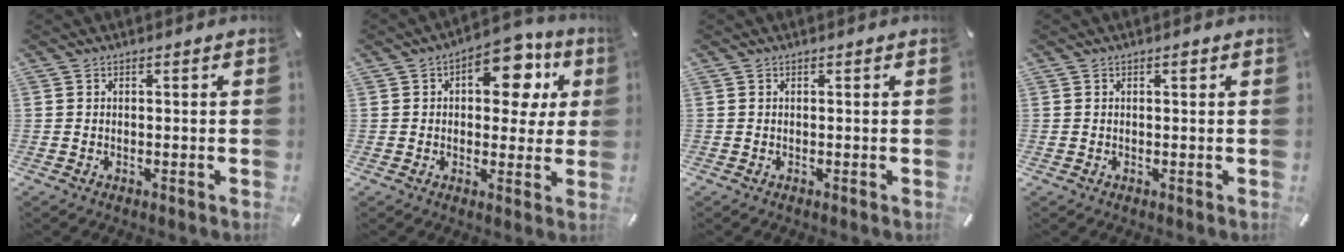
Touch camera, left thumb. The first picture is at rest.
{"total": 12.6, "force": [4.5, 7.5, 9.0], "torque": [-0.103, -0.020, 0.069]}
{"total": 0.0}
{"total": 0.9, "force": [0.3, 0.5, 0.7], "torque": [-0.006, 0.001, 0.002]}